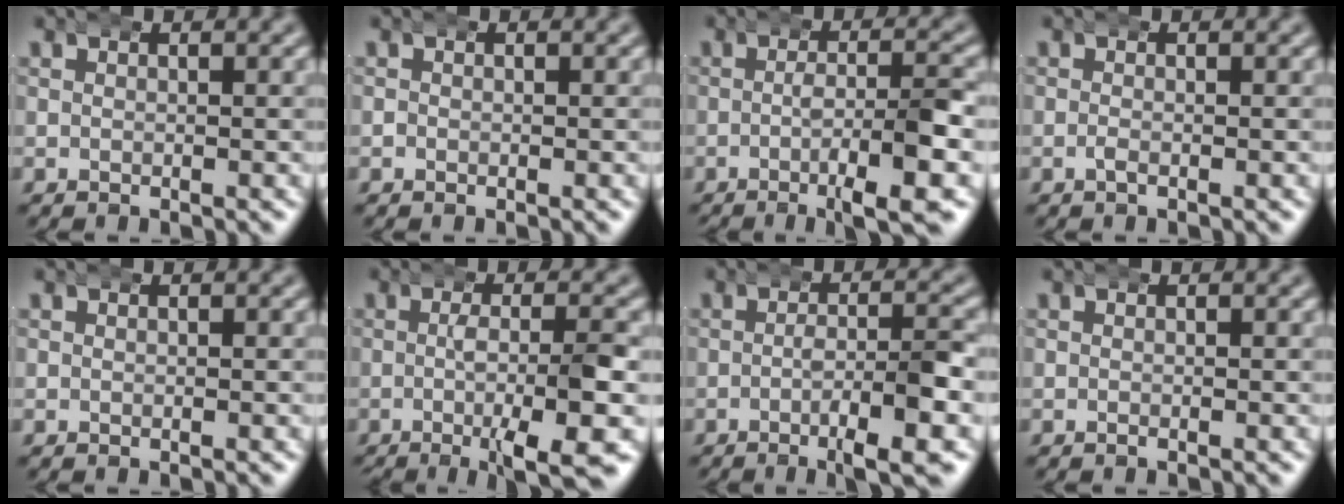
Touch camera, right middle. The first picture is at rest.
{"total": 0.7, "force": [0.1, 0.7, -0.2], "torque": [0.000, 0.003, -0.005]}
{"total": 5.0, "force": [-2.3, 0.3, 4.5], "torque": [-0.055, 0.000, -0.043]}
{"total": 0.5, "force": [-0.5, -0.1, 0.2], "torque": [-0.001, -0.001, -0.014]}
{"total": 0.0}
{"total": 5.8, "force": [-3.1, 0.2, 4.8], "torque": [-0.071, -0.014, -0.048]}
{"total": 4.5, "force": [-2.0, 0.4, 4.1], "torque": [-0.047, 0.001, -0.041]}
{"total": 0.0}